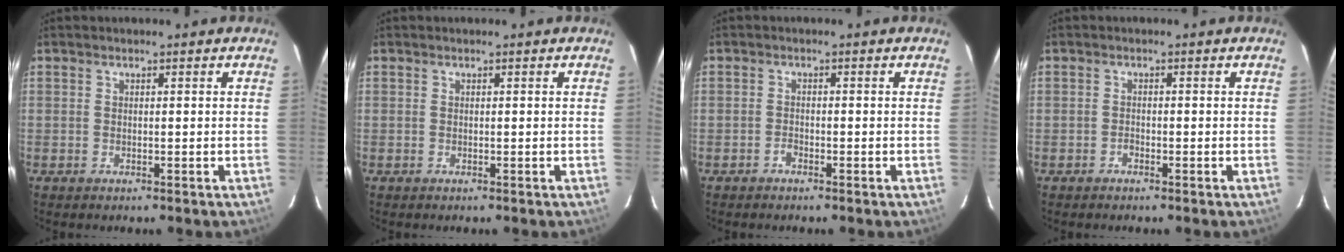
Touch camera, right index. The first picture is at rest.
{"total": 0.0}
{"total": 1.1, "force": [-0.9, 0.5, 0.3], "torque": [-0.004, 0.002, -0.020]}
{"total": 0.9, "force": [-0.7, 0.5, 0.1], "torque": [-0.002, 0.003, -0.014]}